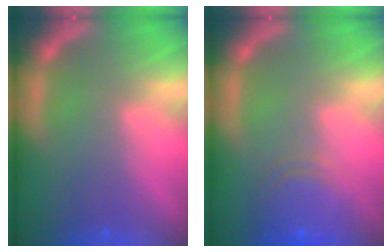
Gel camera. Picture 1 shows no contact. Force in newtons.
{"total": 5.1}